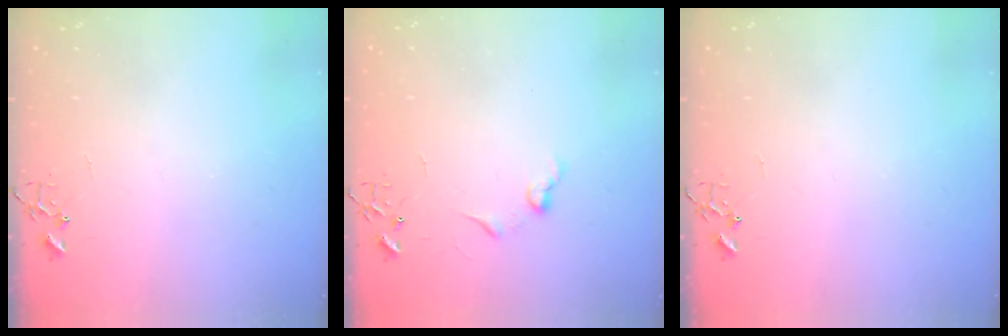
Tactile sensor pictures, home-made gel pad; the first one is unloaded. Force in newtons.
{"total": 6.3, "press": 6.3, "slide": 0.5}
{"total": 0.0}